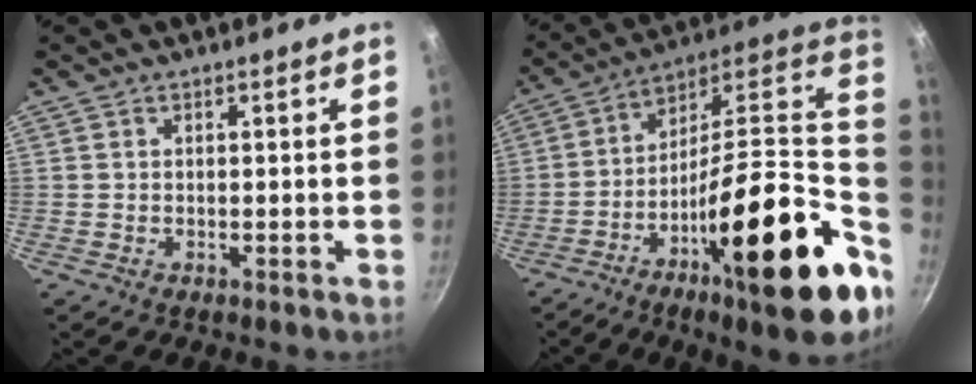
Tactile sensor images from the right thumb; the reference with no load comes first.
{"total": 26.9, "force": [-2.5, 7.7, 25.6], "torque": [-0.373, 0.006, -0.049]}